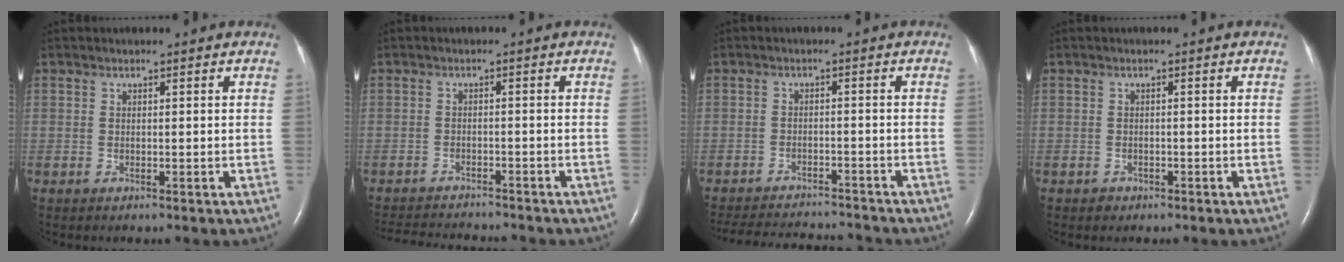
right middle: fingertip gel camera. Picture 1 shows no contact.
{"total": 9.7, "force": [-9.2, 1.3, 2.7], "torque": [-0.048, -0.004, -0.130]}
{"total": 12.8, "force": [-12.2, 1.9, 3.3], "torque": [-0.067, 0.002, -0.168]}
{"total": 1.0, "force": [-0.7, 0.8, 0.0], "torque": [-0.002, 0.003, -0.011]}